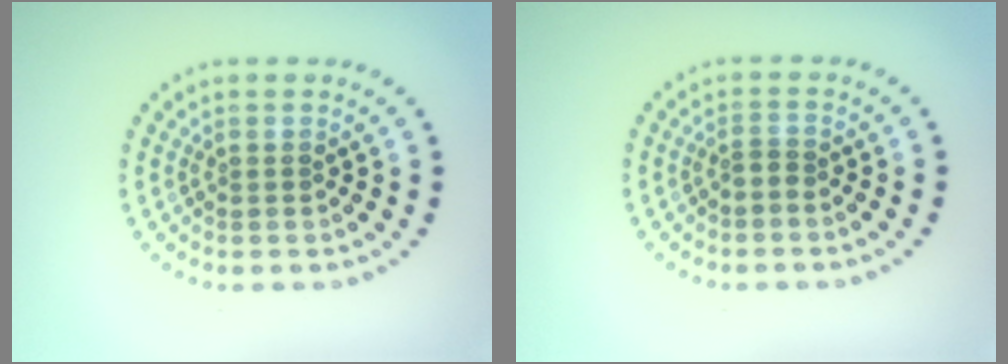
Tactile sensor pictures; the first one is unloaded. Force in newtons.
{"total": 0.7, "press": 0.5, "slide": 0.6}